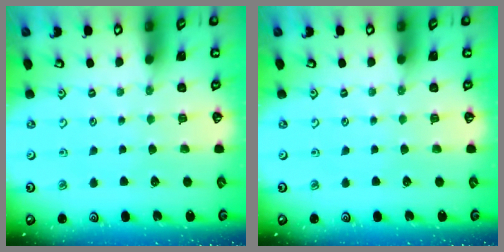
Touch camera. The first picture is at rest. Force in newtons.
{"total": 0.0}